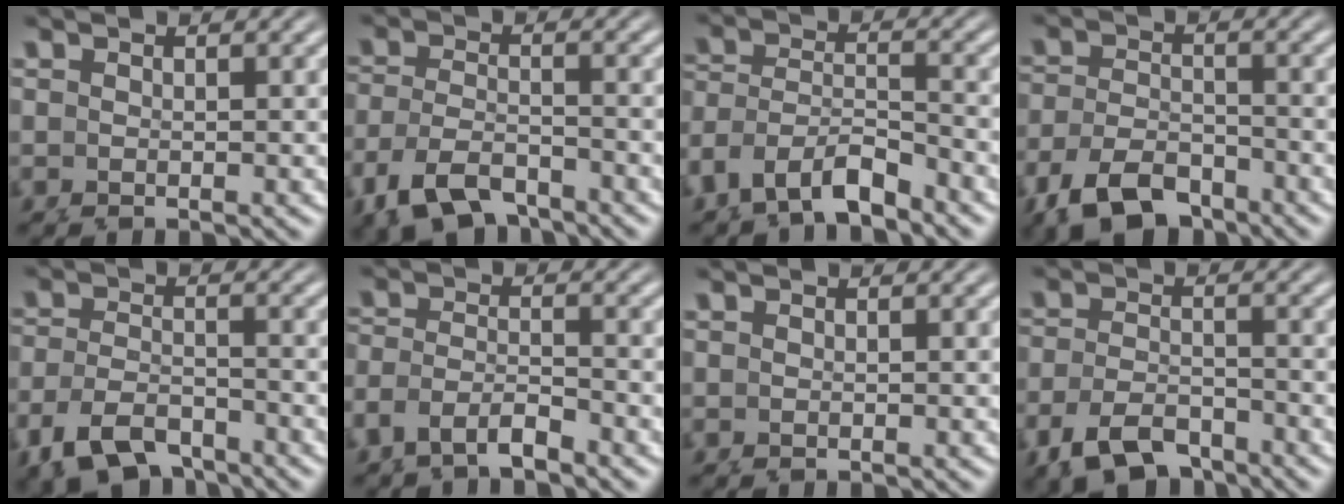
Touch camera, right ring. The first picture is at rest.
{"total": 5.4, "force": [-3.7, 3.3, 2.2], "torque": [-0.063, -0.027, -0.047]}
{"total": 5.8, "force": [-3.0, 4.5, 2.1], "torque": [-0.068, -0.024, -0.049]}
{"total": 6.4, "force": [-4.5, 3.8, 2.4], "torque": [-0.056, -0.023, -0.064]}
{"total": 6.0, "force": [-4.2, 3.7, 2.2], "torque": [-0.056, -0.023, -0.059]}
{"total": 3.6, "force": [-2.5, 2.2, 1.3], "torque": [-0.041, -0.014, -0.039]}
{"total": 0.0}
{"total": 5.3, "force": [-4.0, 2.9, 1.9], "torque": [-0.040, -0.017, -0.059]}